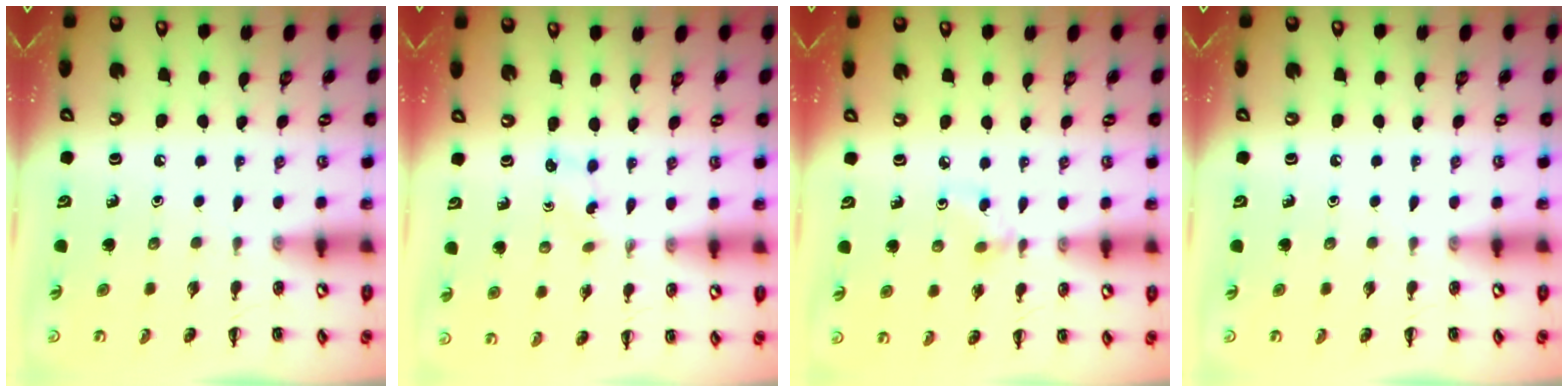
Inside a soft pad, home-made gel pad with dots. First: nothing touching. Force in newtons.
{"total": 2.6, "press": 2.5, "slide": 0.8}
{"total": 2.9, "press": 2.7, "slide": 1.0}
{"total": 0.0}